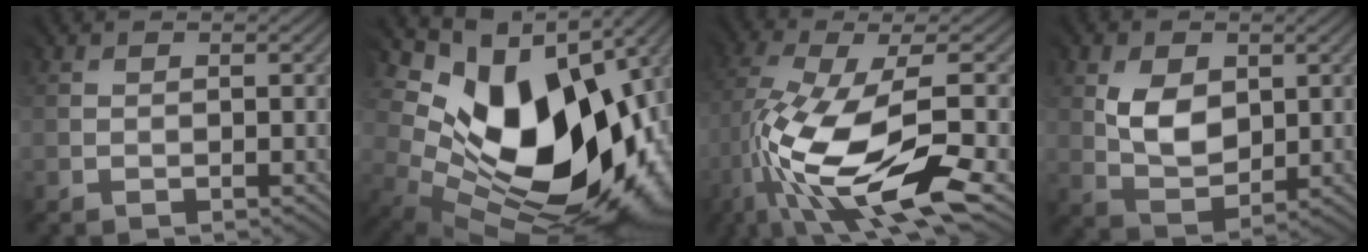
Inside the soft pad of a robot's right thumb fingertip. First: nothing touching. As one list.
[{"total": 16.5, "force": [2.0, 11.0, 12.2], "torque": [-0.188, -0.028, 0.066]}, {"total": 13.6, "force": [-4.3, 4.9, 12.0], "torque": [-0.254, -0.010, -0.069]}, {"total": 5.3, "force": [2.0, 3.8, 3.1], "torque": [-0.063, 0.001, 0.040]}]